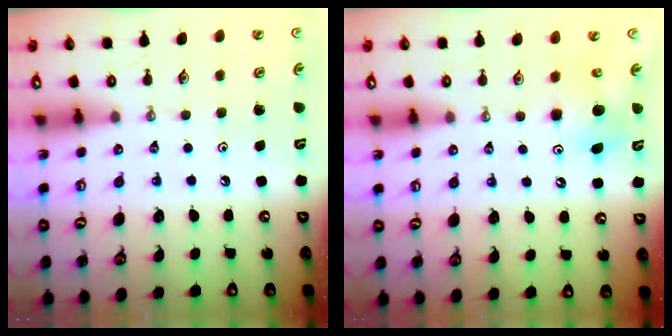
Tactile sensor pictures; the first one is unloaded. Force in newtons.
{"total": 8.1, "press": 8.0, "slide": 0.7}